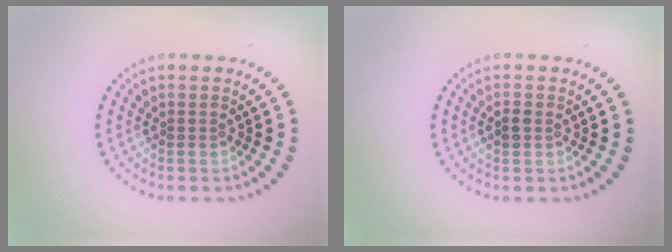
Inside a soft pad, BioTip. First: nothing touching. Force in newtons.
{"total": 1.0, "press": 1.0, "slide": 0.1}